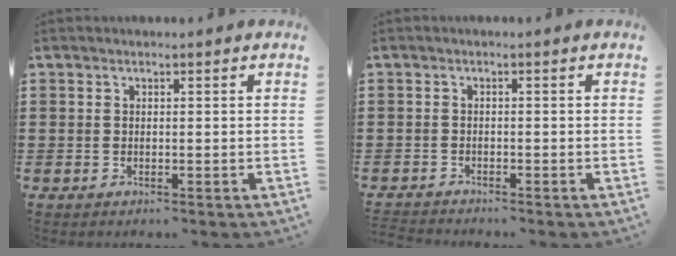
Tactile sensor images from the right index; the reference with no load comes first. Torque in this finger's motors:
{"motor_torque": [-1.22, 0.92, -1.06, -0.12]}